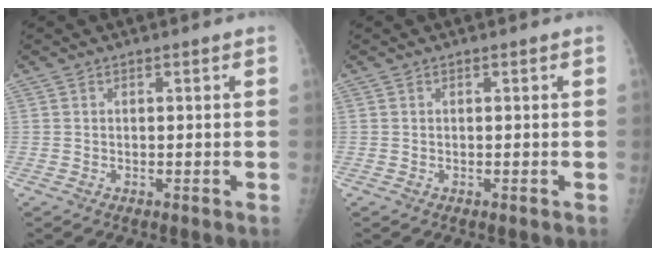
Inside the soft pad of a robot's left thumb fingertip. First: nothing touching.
{"total": 0.0}